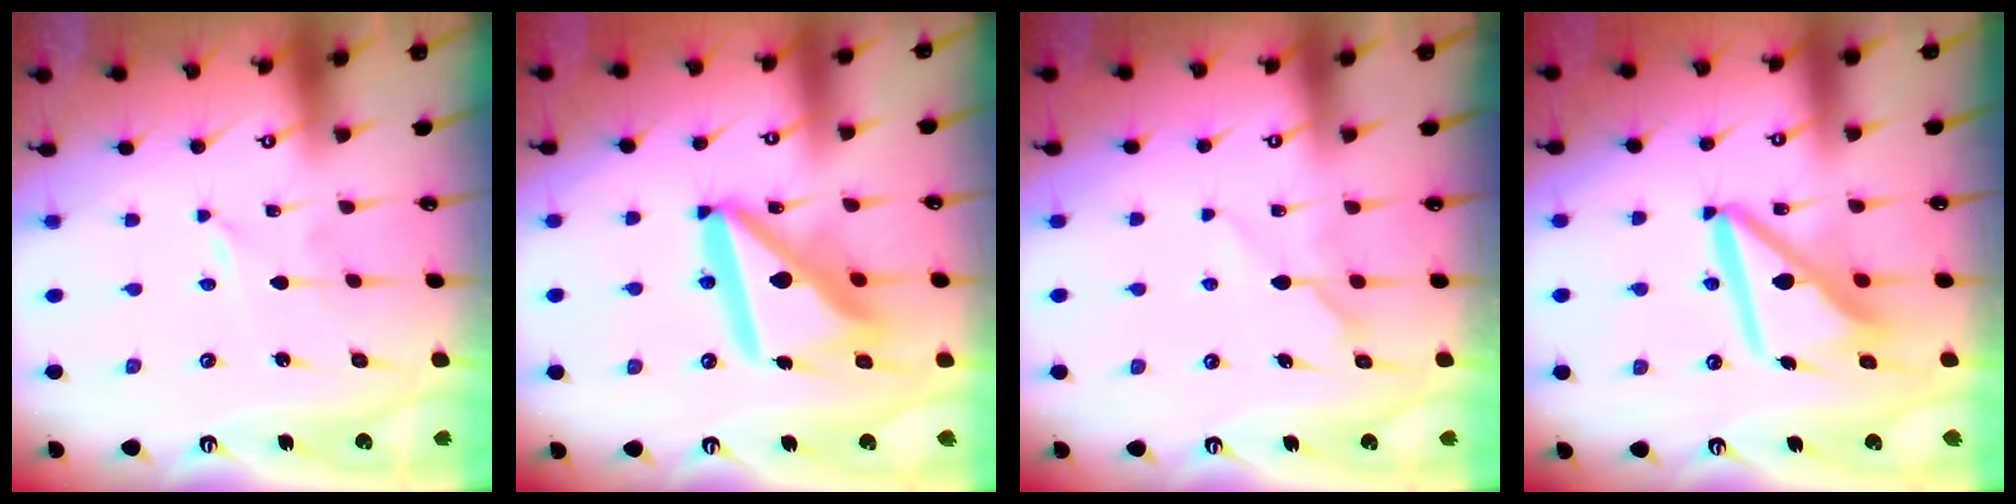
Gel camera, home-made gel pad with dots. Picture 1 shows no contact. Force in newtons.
{"total": 18.4, "press": 18.3, "slide": 2.1}
{"total": 6.0, "press": 6.0, "slide": 0.4}
{"total": 12.8, "press": 12.8, "slide": 1.3}